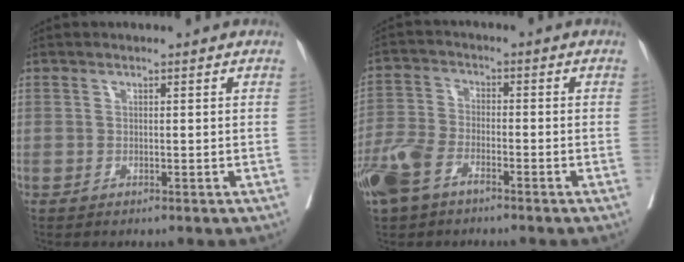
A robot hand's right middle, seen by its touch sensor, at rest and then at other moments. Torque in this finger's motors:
{"motor_torque": [1.24, -0.88, 0.56, 0.16]}